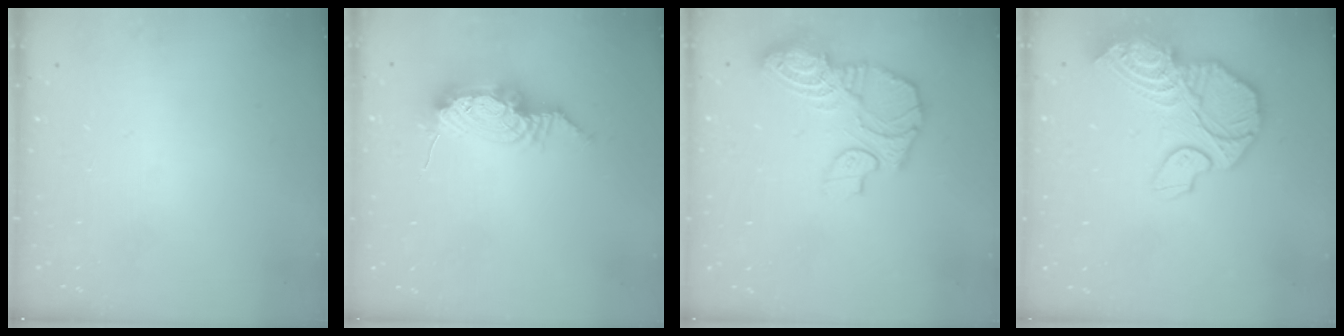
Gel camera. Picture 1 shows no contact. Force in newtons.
{"total": 11.6, "press": 11.3, "slide": 2.9}
{"total": 14.6, "press": 14.5, "slide": 1.7}
{"total": 19.3, "press": 19.2, "slide": 2.0}